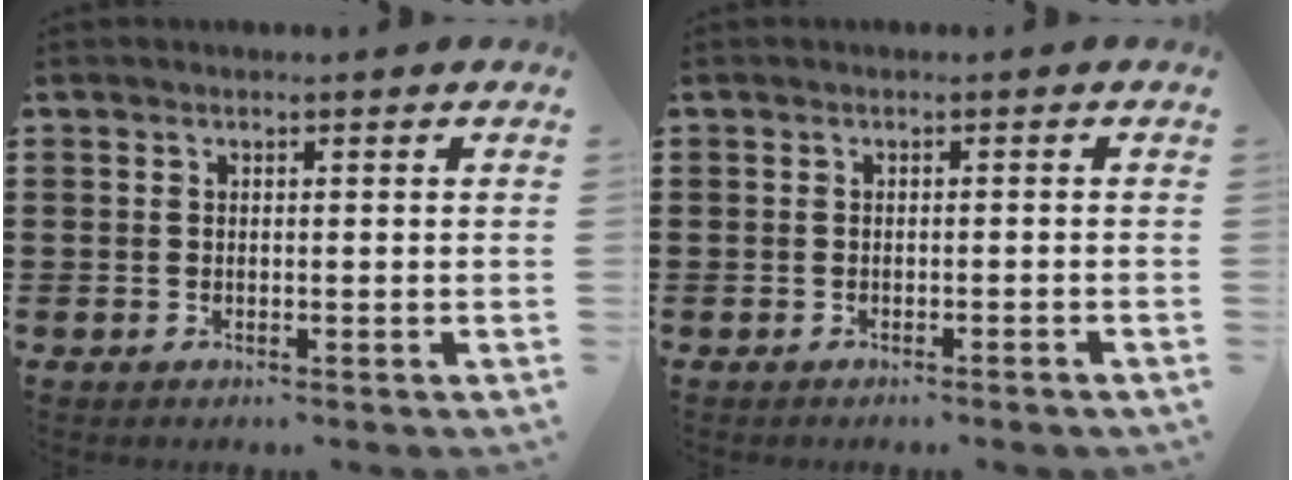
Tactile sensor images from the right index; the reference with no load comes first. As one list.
[{"total": 0.6, "force": [-0.6, -0.1, 0.2], "torque": [-0.005, -0.002, -0.011]}]